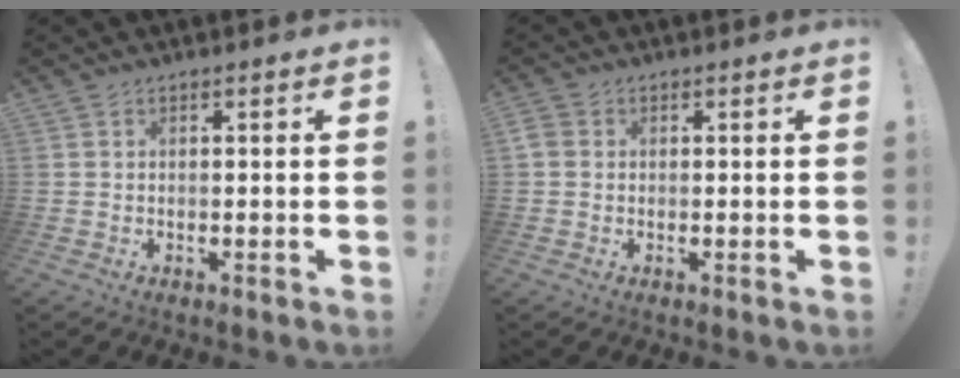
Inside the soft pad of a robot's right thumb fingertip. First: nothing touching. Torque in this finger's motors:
{"motor_torque": [0.02, 0.30, 0.21, -0.25, 0.00]}